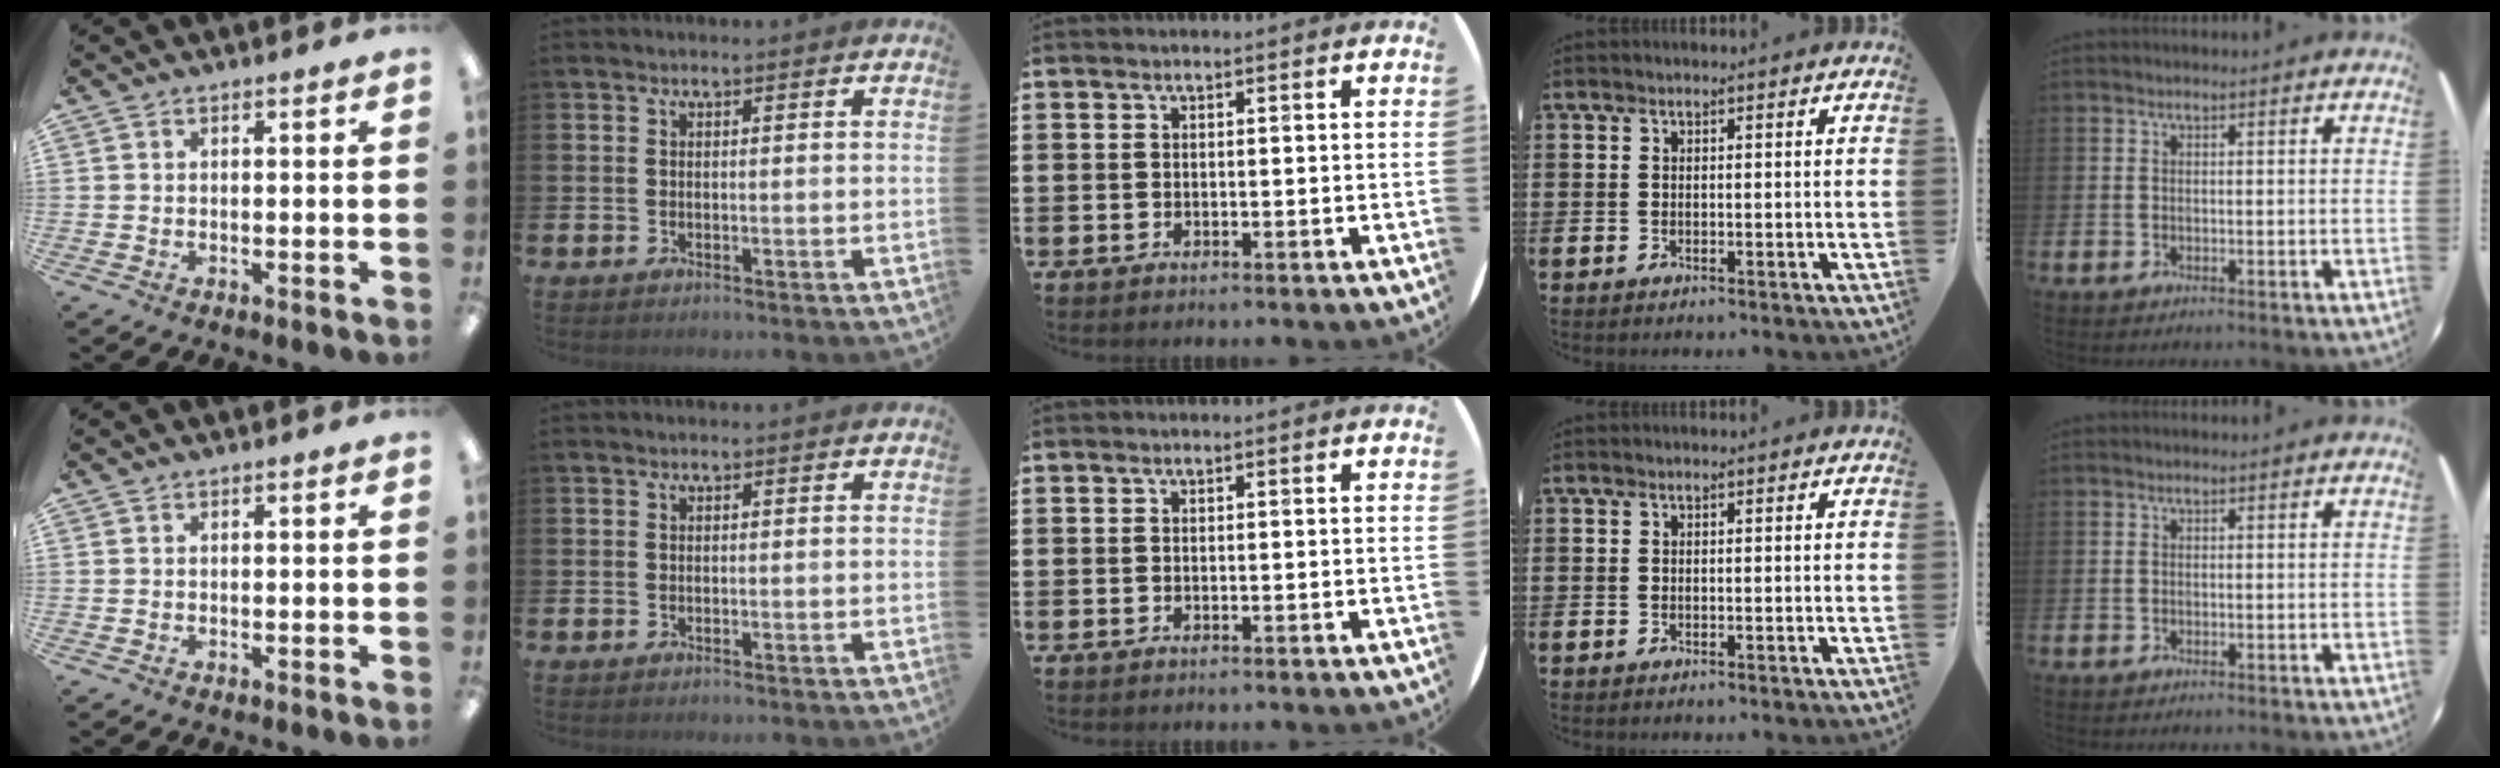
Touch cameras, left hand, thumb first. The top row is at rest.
{}